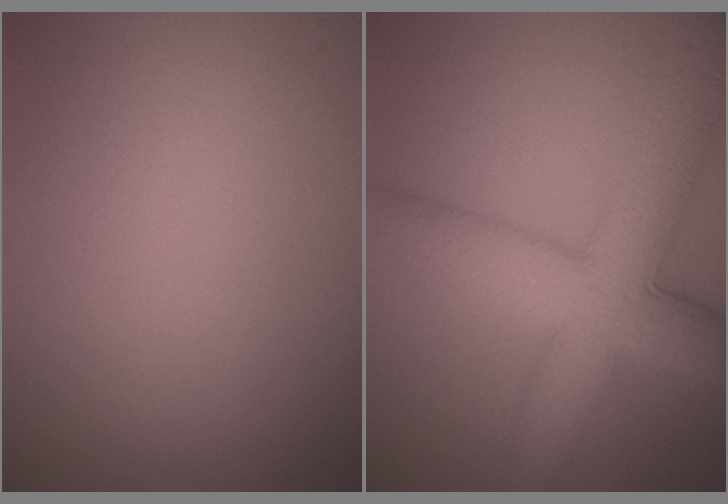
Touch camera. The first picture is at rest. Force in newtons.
{"total": 9.0, "press": 9.0, "slide": 0.2}